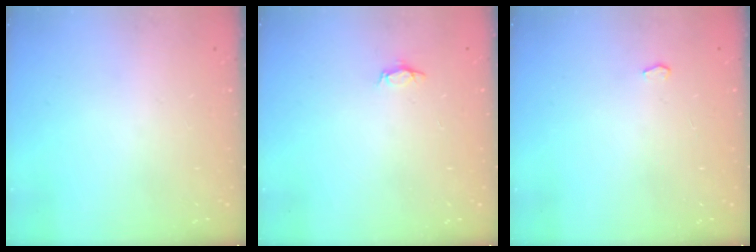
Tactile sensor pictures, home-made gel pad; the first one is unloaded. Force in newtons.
{"total": 2.8, "press": 2.8, "slide": 0.3}
{"total": 2.0, "press": 1.9, "slide": 0.3}